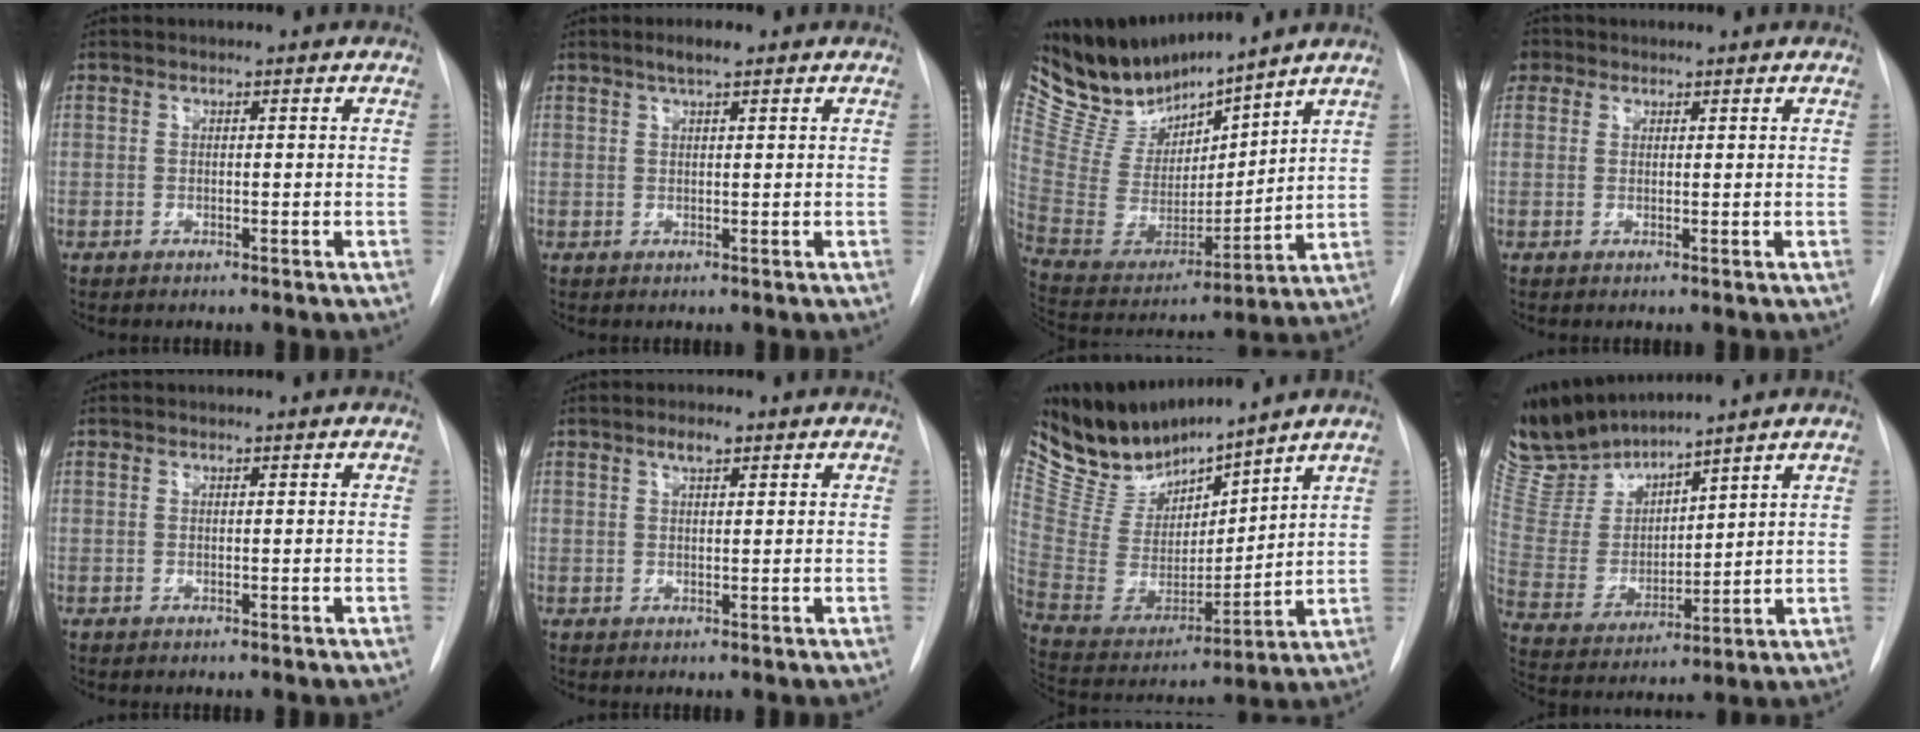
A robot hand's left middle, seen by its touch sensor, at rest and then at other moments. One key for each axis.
{"total": 2.5, "fx": 1.7, "fy": 0.3, "fz": 1.8, "tx": -0.039, "ty": 0.004, "tz": 0.030}
{"total": 15.2, "fx": 14.3, "fy": 2.0, "fz": 4.8, "tx": -0.107, "ty": -0.014, "tz": 0.289}
{"total": 2.7, "fx": 1.5, "fy": 2.2, "fz": 0.4, "tx": -0.003, "ty": 0.011, "tz": 0.025}
{"total": 0.0}
{"total": 2.1, "fx": 1.3, "fy": 0.6, "fz": 1.5, "tx": -0.032, "ty": 0.004, "tz": 0.022}
{"total": 13.8, "fx": 13.2, "fy": 1.9, "fz": 3.6, "tx": -0.084, "ty": -0.014, "tz": 0.271}
{"total": 11.6, "fx": 11.2, "fy": 1.6, "fz": 2.3, "tx": -0.064, "ty": -0.008, "tz": 0.244}